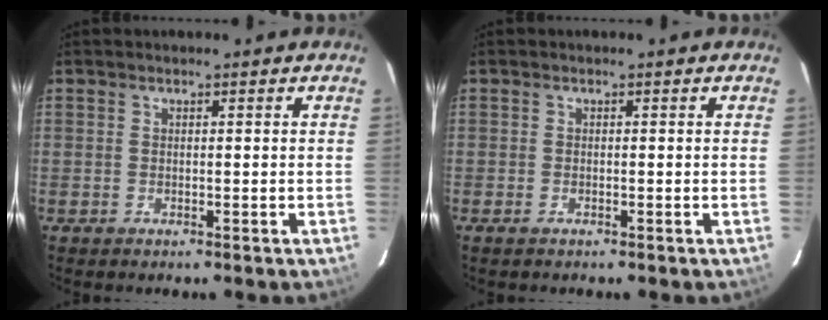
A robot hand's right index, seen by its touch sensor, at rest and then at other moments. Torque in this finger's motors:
{"motor_torque": [0.07, 0.10, 0.10, 0.00]}